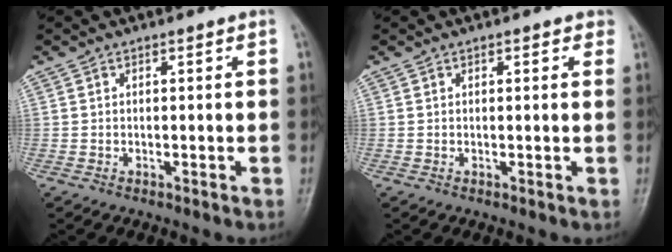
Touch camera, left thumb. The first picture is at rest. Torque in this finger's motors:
{"motor_torque": [-0.35, 0.21, 0.01, 0.08, 0.03]}